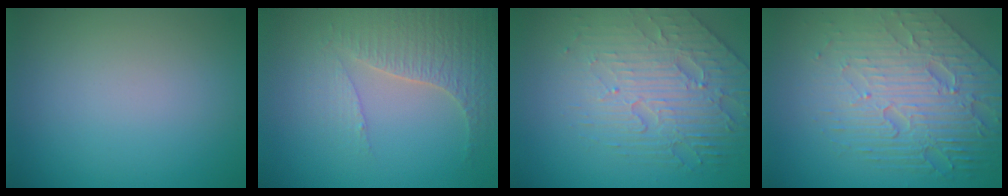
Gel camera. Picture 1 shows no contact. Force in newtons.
{"total": 3.4, "press": 3.4, "slide": 0.5}
{"total": 5.0, "press": 4.4, "slide": 2.5}
{"total": 8.4, "press": 5.6, "slide": 6.2}